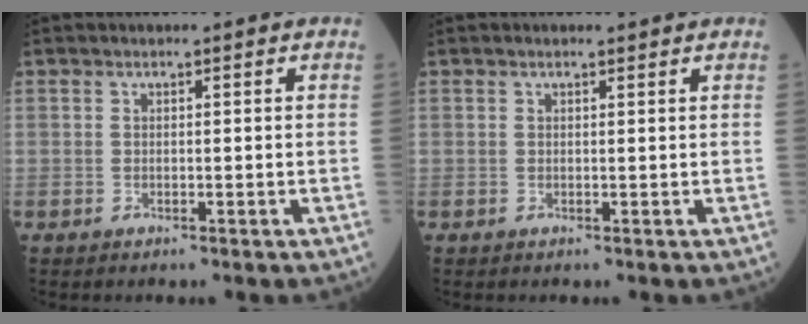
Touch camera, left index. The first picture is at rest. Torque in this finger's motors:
{"motor_torque": [0.71, -0.76, 0.06, 0.01]}